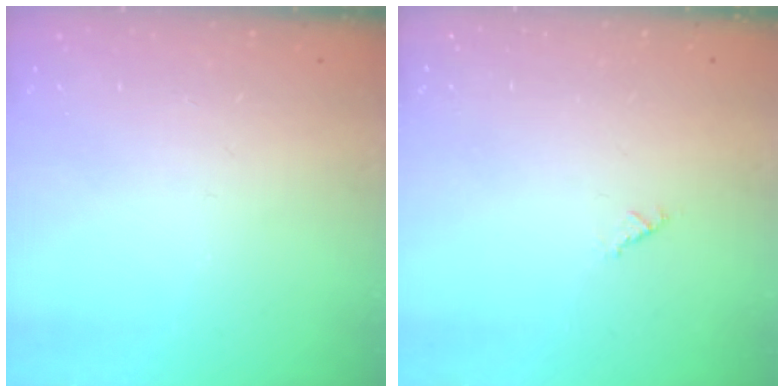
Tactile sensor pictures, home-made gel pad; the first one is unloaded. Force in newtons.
{"total": 0.6, "press": 0.6, "slide": 0.2}